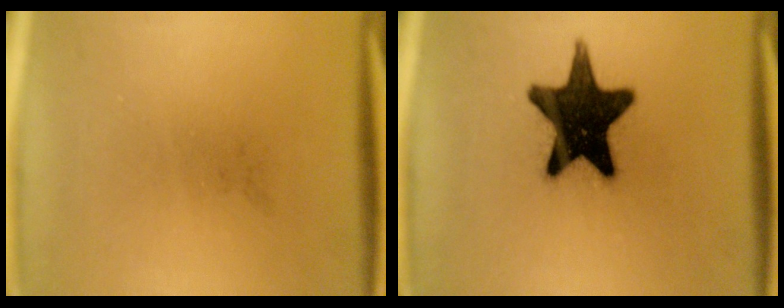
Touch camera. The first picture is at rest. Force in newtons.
{"total": 18.2}